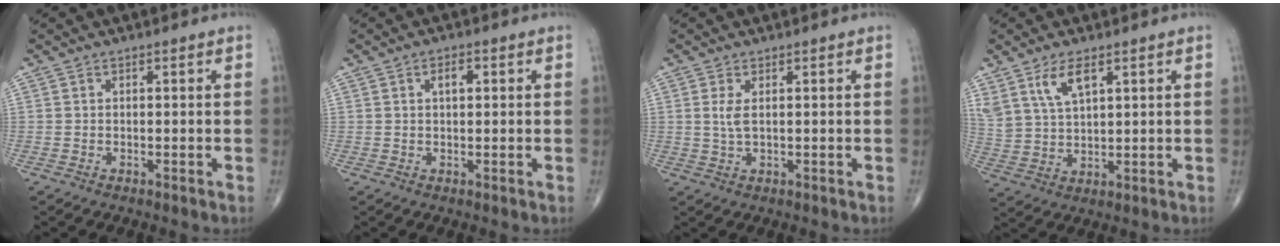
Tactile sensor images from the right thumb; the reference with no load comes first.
{"total": 2.5, "force": [0.8, 1.2, 2.1], "torque": [-0.033, 0.001, 0.012]}
{"total": 2.7, "force": [0.6, 1.0, 2.4], "torque": [-0.056, -0.001, 0.019]}
{"total": 7.3, "force": [4.2, 3.1, 5.2], "torque": [-0.101, -0.016, 0.091]}